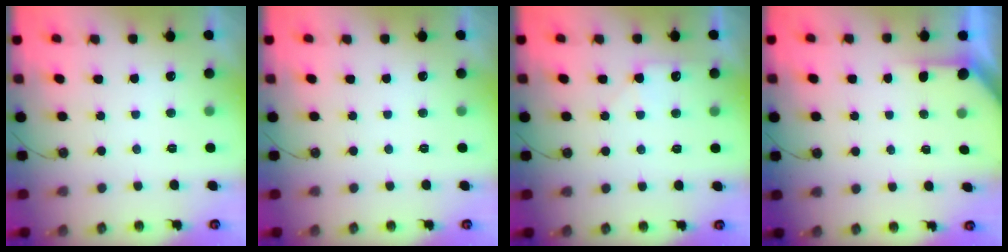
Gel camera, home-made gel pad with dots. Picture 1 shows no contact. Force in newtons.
{"total": 0.0}
{"total": 6.7, "press": 6.7, "slide": 0.9}
{"total": 2.3, "press": 2.3, "slide": 0.3}